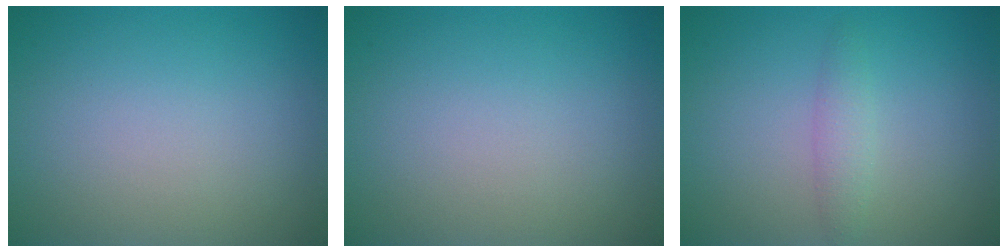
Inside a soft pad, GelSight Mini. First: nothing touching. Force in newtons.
{"total": 0.0}
{"total": 1.5, "press": 1.5, "slide": 0.0}